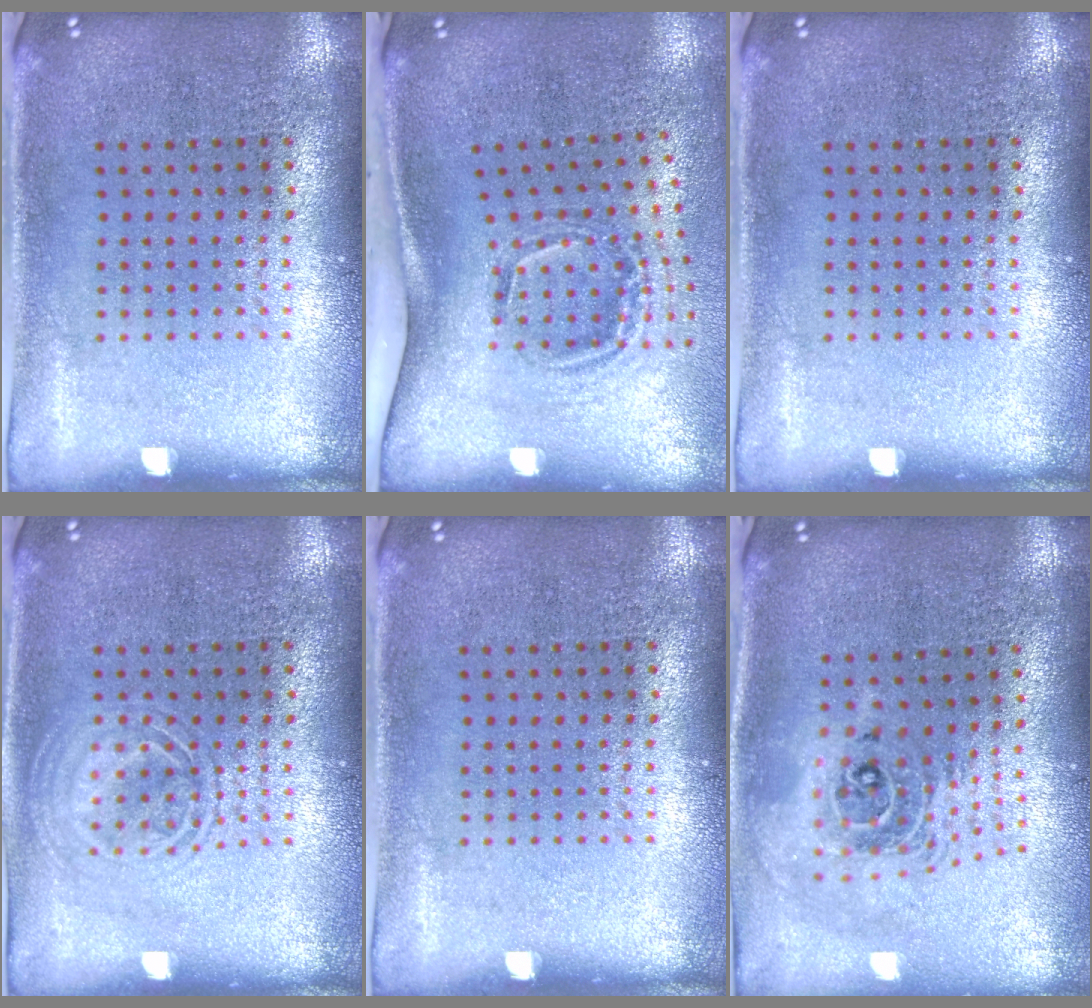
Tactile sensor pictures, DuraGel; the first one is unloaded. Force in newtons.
{"total": 2.0, "press": 1.2, "slide": 1.6}
{"total": 0.0}
{"total": 2.1, "press": 2.1, "slide": 0.3}
{"total": 0.0}
{"total": 2.1, "press": 1.6, "slide": 1.4}